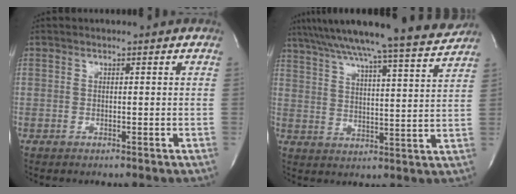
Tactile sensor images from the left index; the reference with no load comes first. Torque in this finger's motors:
{"motor_torque": [0.13, -0.17, 0.89, 0.21]}